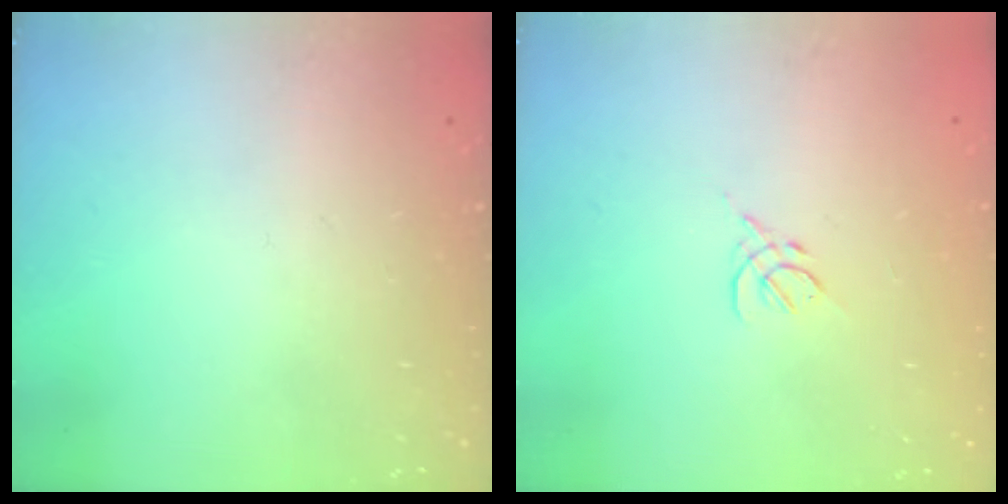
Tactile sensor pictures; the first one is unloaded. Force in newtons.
{"total": 2.7, "press": 2.6, "slide": 0.8}